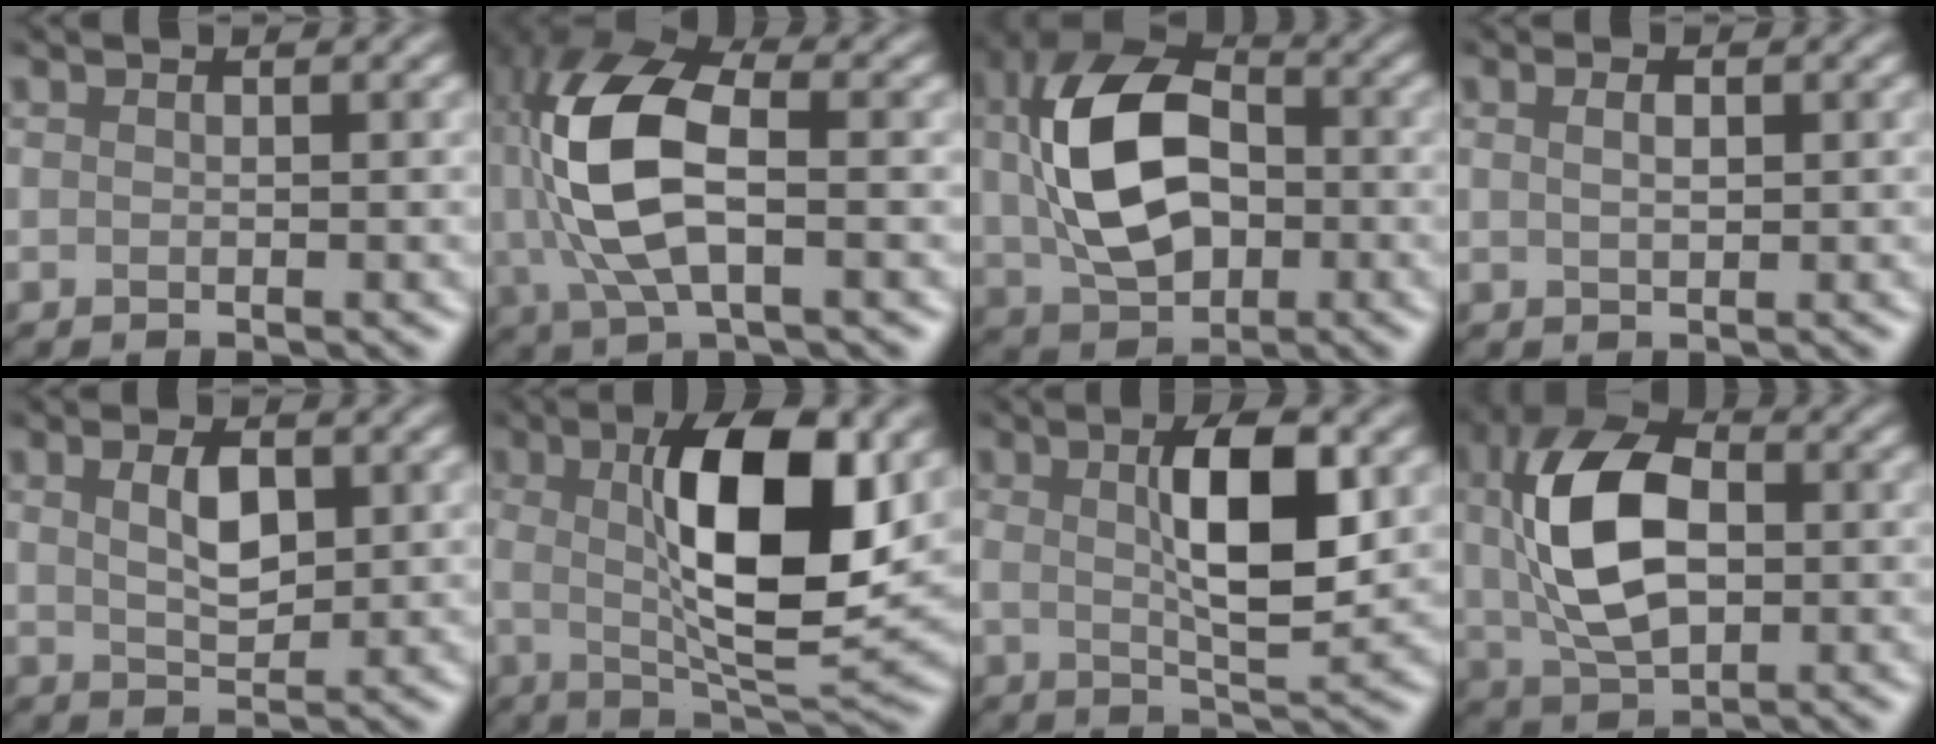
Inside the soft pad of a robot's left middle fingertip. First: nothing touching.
{"total": 9.5, "force": [0.5, 4.9, 8.2], "torque": [-0.199, 0.011, 0.013]}
{"total": 10.2, "force": [0.6, 6.8, 7.6], "torque": [-0.175, 0.009, 0.016]}
{"total": 1.1, "force": [0.7, 0.4, 0.7], "torque": [-0.007, 0.010, 0.010]}
{"total": 2.1, "force": [0.9, 0.8, 1.7], "torque": [-0.046, 0.007, 0.021]}
{"total": 9.9, "force": [1.9, 3.0, 9.3], "torque": [-0.157, 0.003, 0.037]}
{"total": 5.7, "force": [1.2, 1.4, 5.4], "torque": [-0.093, 0.009, 0.022]}
{"total": 9.5, "force": [0.8, 5.7, 7.5], "torque": [-0.162, 0.013, 0.015]}